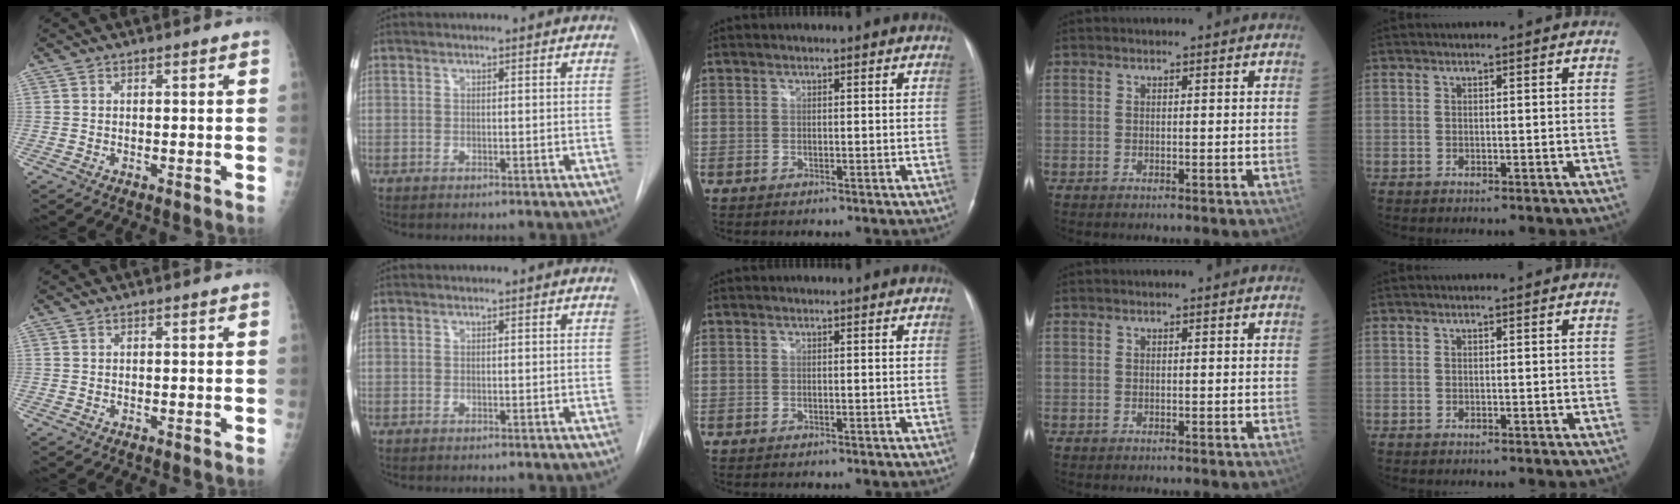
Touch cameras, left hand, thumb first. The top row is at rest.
{}